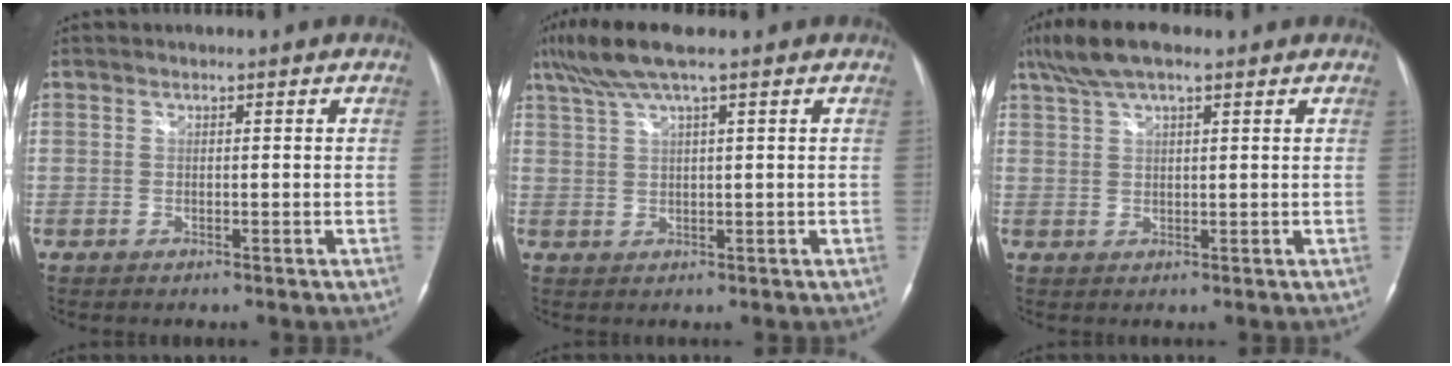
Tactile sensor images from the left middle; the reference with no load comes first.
{"total": 6.7, "force": [4.7, -0.2, 4.7], "torque": [-0.101, 0.034, 0.090]}
{"total": 7.3, "force": [5.2, 1.8, 4.8], "torque": [-0.101, 0.028, 0.095]}